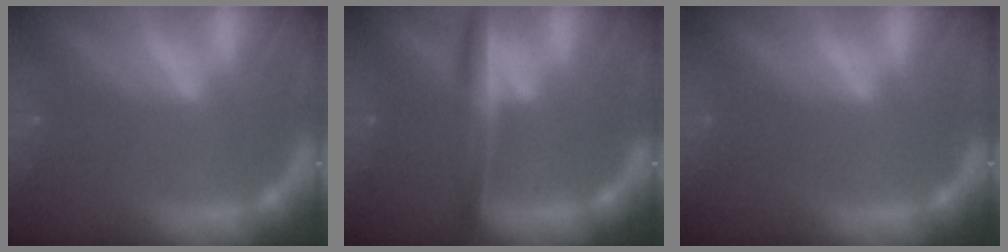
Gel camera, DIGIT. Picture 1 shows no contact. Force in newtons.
{"total": 4.5}
{"total": 0.0}